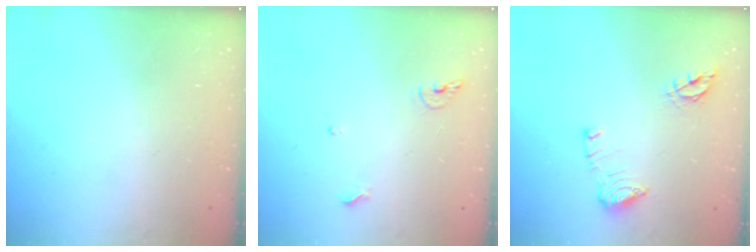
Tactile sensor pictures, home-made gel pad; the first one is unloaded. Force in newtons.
{"total": 6.8, "press": 6.6, "slide": 1.2}
{"total": 10.0, "press": 9.9, "slide": 1.0}